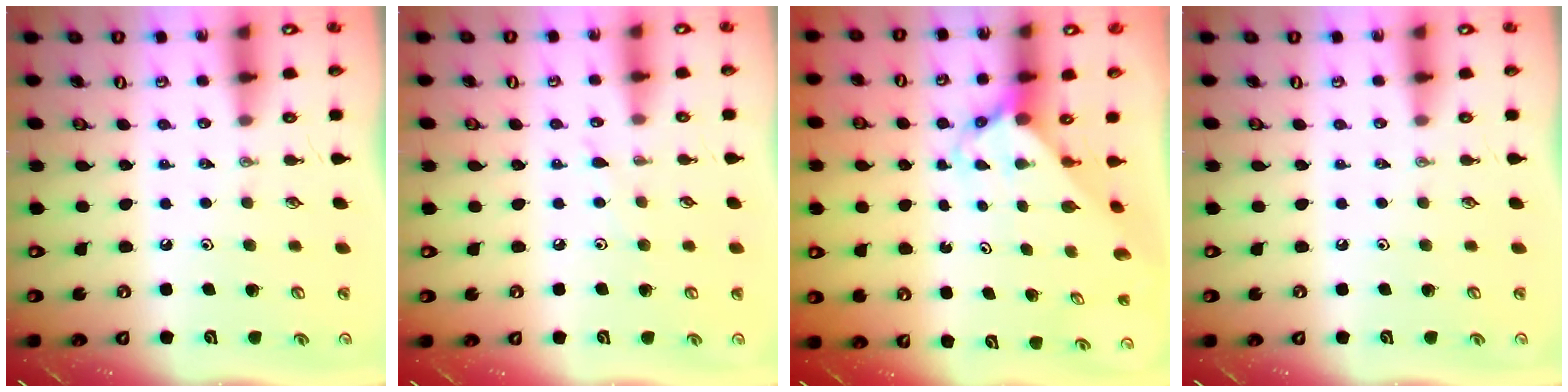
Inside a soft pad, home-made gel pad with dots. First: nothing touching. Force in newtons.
{"total": 2.7, "press": 2.7, "slide": 0.5}
{"total": 3.6, "press": 3.6, "slide": 0.4}
{"total": 0.0}